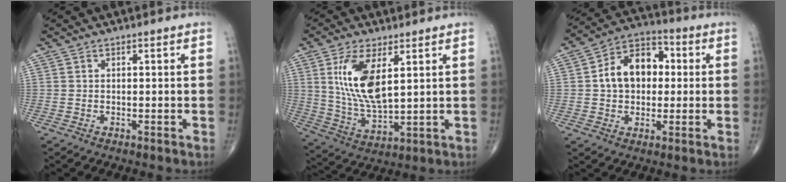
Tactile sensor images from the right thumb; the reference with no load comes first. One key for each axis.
{"total": 12.8, "fx": 3.9, "fy": 5.3, "fz": 10.9, "tx": -0.213, "ty": -0.025, "tz": 0.086}
{"total": 12.5, "fx": 1.1, "fy": 8.9, "fz": 8.8, "tx": -0.116, "ty": 0.026, "tz": 0.010}